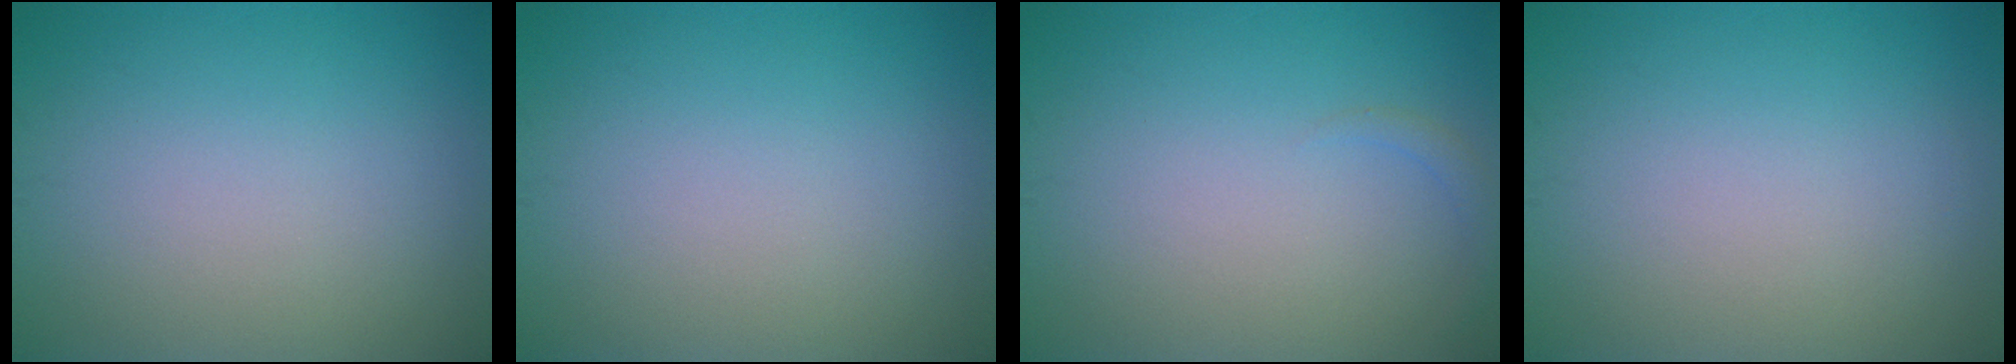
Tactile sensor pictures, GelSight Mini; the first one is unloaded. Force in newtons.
{"total": 0.0}
{"total": 0.8, "press": 0.8, "slide": 0.1}
{"total": 0.0}